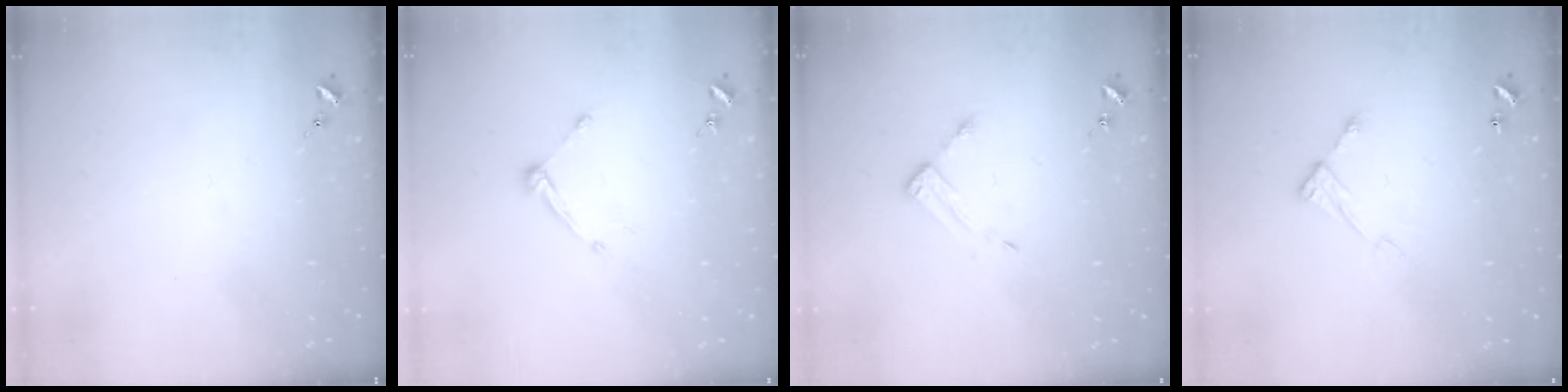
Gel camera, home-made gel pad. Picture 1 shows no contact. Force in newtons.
{"total": 6.7, "press": 6.6, "slide": 0.5}
{"total": 3.9, "press": 3.9, "slide": 0.2}
{"total": 7.6, "press": 7.6, "slide": 0.1}